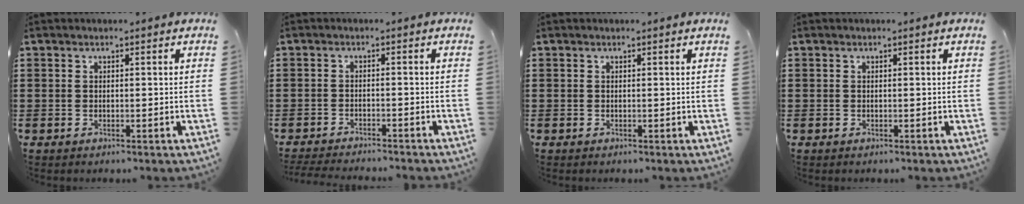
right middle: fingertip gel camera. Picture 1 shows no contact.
{"total": 2.5, "force": [-2.5, 0.0, 0.3], "torque": [-0.006, 0.000, -0.051]}
{"total": 0.0}
{"total": 0.0}